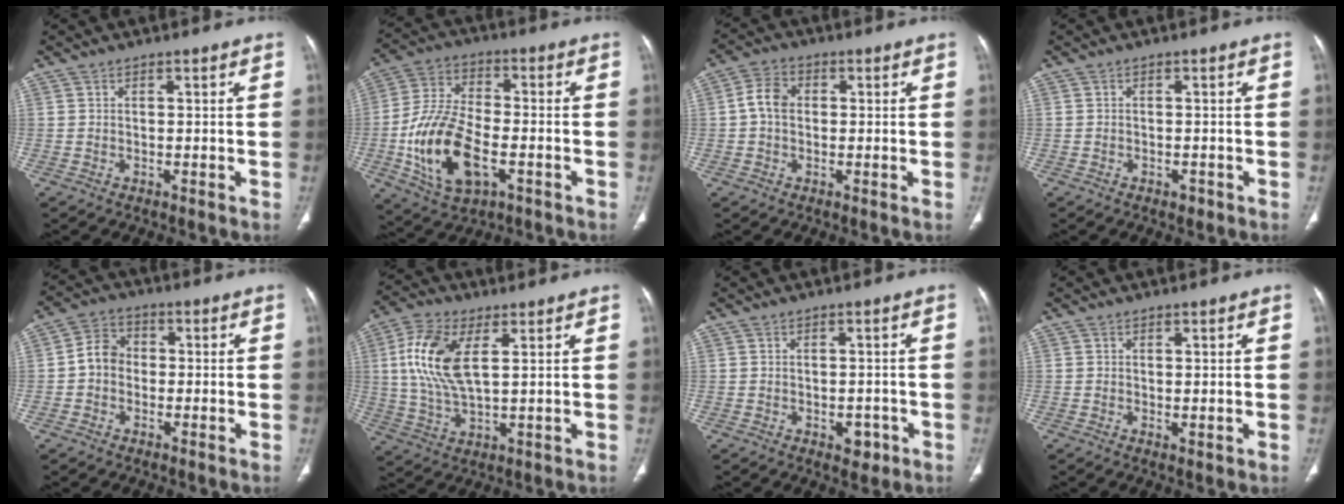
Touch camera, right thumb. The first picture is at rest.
{"total": 16.6, "force": [-4.6, 8.9, 13.3], "torque": [-0.255, 0.014, -0.081]}
{"total": 5.1, "force": [0.1, 3.9, 3.3], "torque": [-0.056, 0.014, -0.005]}
{"total": 1.2, "force": [-0.7, 0.8, 0.6], "torque": [-0.006, 0.001, -0.009]}
{"total": 5.7, "force": [-0.6, 4.9, 3.0], "torque": [-0.036, 0.020, -0.023]}
{"total": 12.8, "force": [3.4, 5.9, 10.9], "torque": [-0.234, -0.004, 0.068]}
{"total": 3.1, "force": [-1.3, 2.1, 1.9], "torque": [-0.008, 0.005, -0.011]}
{"total": 0.9, "force": [0.2, 0.5, 0.8], "torque": [-0.017, -0.006, 0.007]}